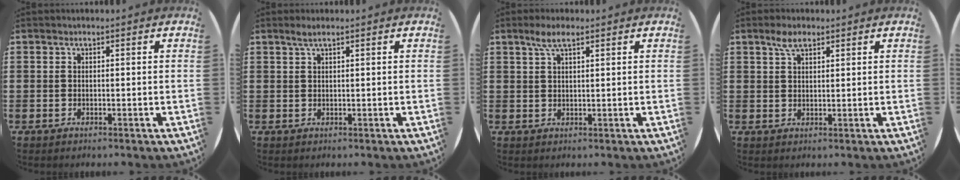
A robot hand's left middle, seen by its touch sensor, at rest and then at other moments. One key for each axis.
{"total": 1.4, "fx": 1.0, "fy": 0.0, "fz": 1.0, "tx": -0.021, "ty": 0.003, "tz": 0.018}
{"total": 3.4, "fx": 2.2, "fy": 0.8, "fz": 2.5, "tx": -0.054, "ty": 0.006, "tz": 0.037}
{"total": 3.1, "fx": 2.2, "fy": 1.3, "fz": 1.8, "tx": -0.031, "ty": 0.005, "tz": 0.037}